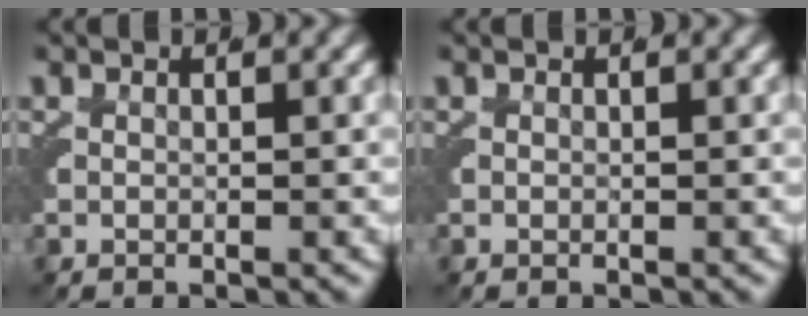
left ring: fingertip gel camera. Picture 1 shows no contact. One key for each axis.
{"total": 0.0}